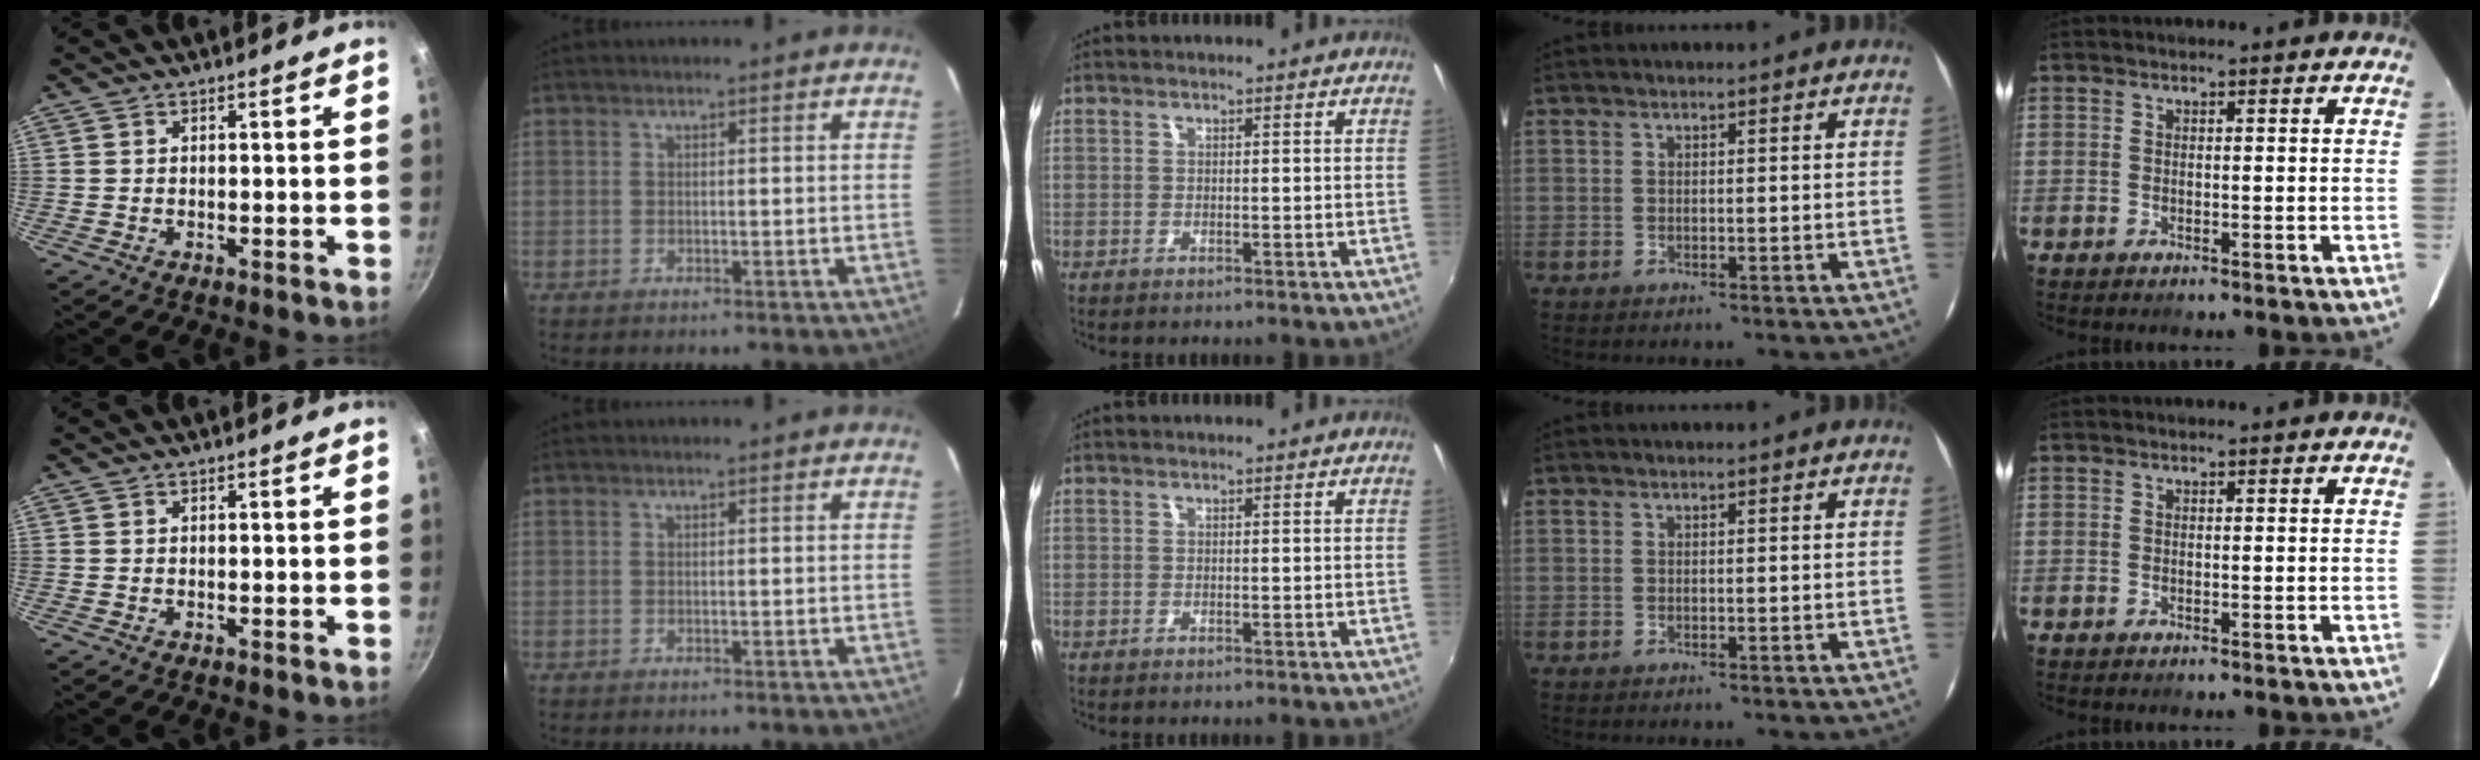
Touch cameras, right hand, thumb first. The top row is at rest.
{}